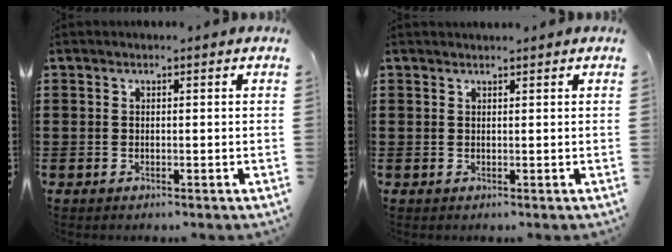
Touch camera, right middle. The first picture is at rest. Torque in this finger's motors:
{"motor_torque": [0.03, 0.00, -0.01, 0.00]}